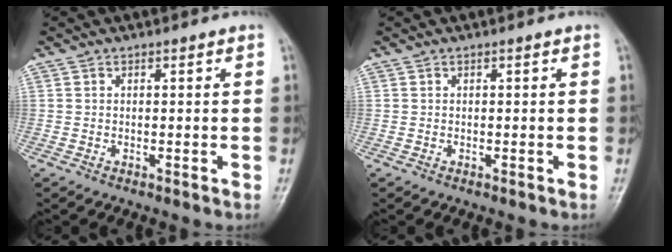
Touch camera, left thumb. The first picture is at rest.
{"total": 0.0}